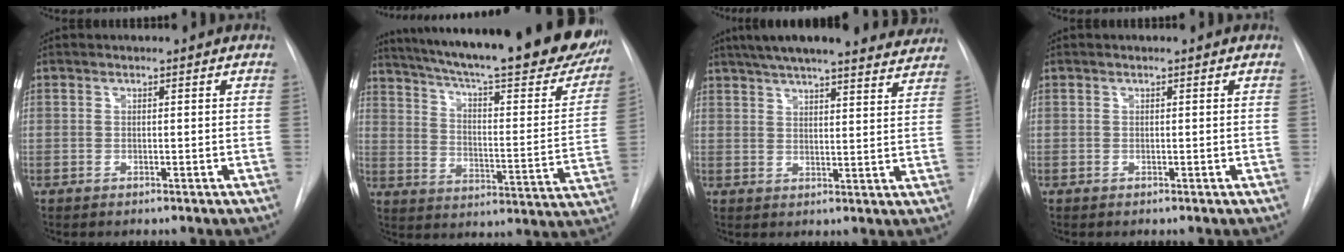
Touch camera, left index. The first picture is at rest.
{"total": 33.3, "force": [27.5, 5.7, 17.9], "torque": [-0.272, -0.058, 0.355]}
{"total": 22.7, "force": [20.1, 3.7, 9.9], "torque": [-0.162, 0.002, 0.252]}
{"total": 0.0}